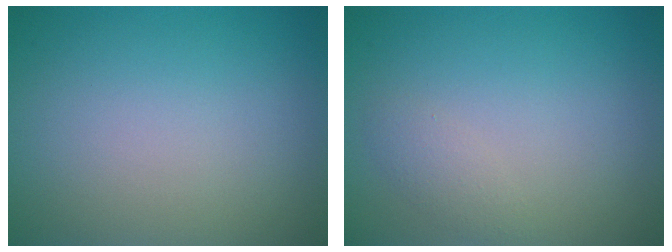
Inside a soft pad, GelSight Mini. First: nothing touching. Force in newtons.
{"total": 1.1, "press": 1.1, "slide": 0.1}